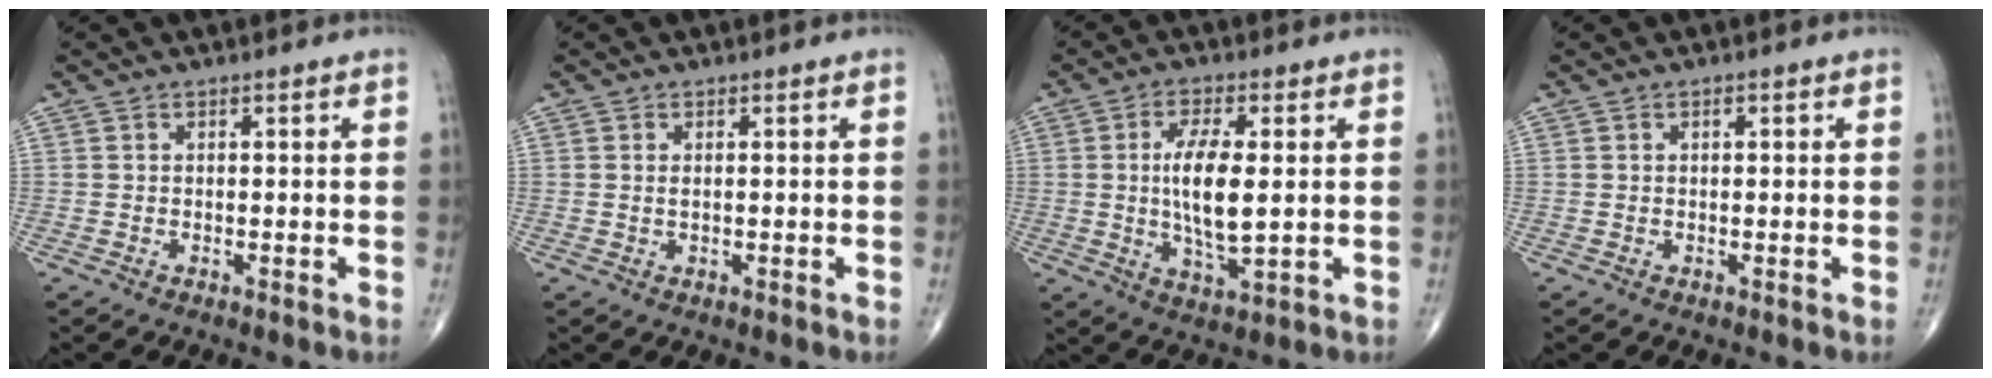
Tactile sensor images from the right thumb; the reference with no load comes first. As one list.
[{"total": 0.7, "force": [0.2, 0.2, 0.7], "torque": [-0.015, -0.002, 0.005]}, {"total": 10.2, "force": [0.6, 3.5, 9.6], "torque": [-0.180, -0.017, 0.011]}, {"total": 0.8, "force": [0.3, 0.3, 0.6], "torque": [-0.009, 0.000, 0.004]}]